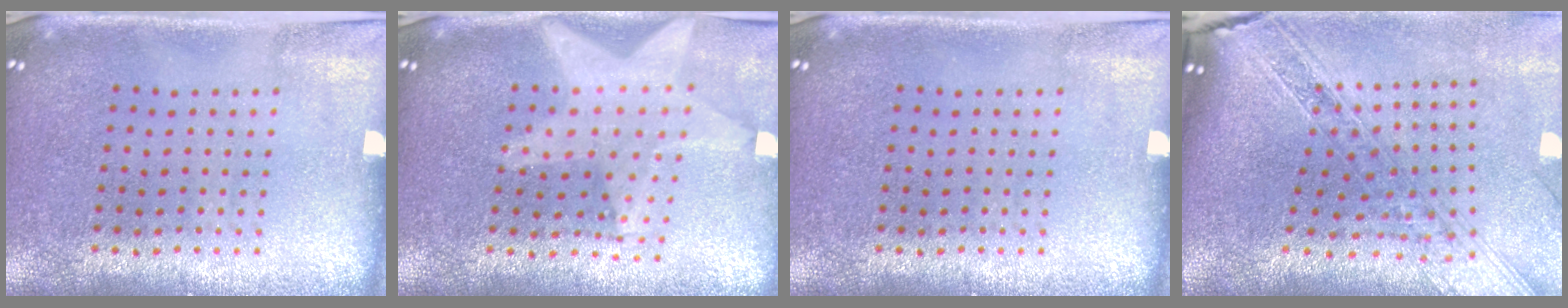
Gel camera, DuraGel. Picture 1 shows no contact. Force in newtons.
{"total": 2.2, "press": 1.8, "slide": 1.3}
{"total": 0.0}
{"total": 2.8, "press": 2.3, "slide": 1.7}